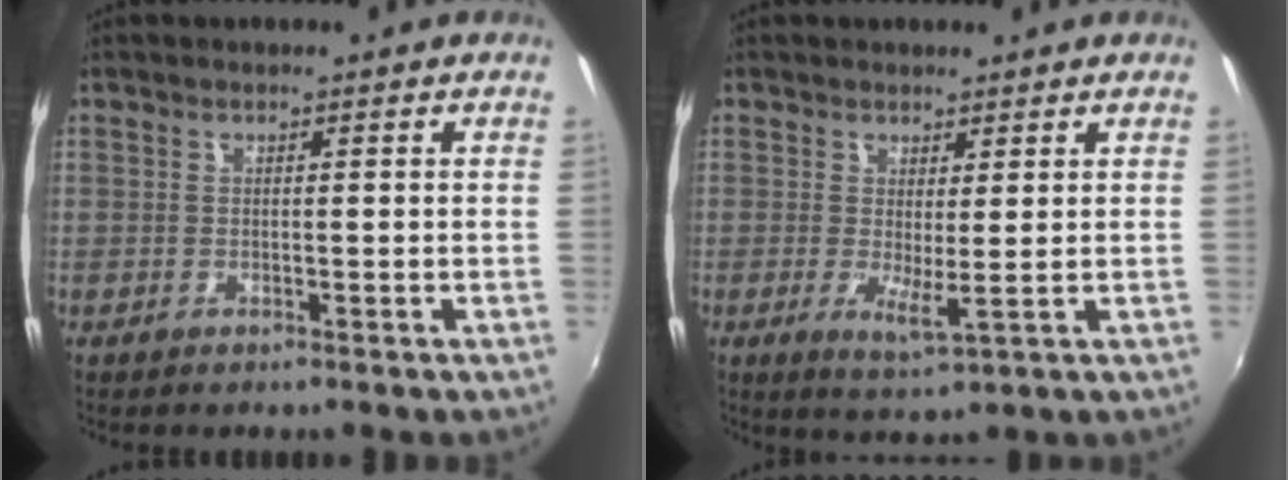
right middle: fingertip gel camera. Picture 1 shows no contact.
{"total": 3.4, "force": [0.6, 0.3, 3.3], "torque": [-0.059, -0.012, 0.010]}